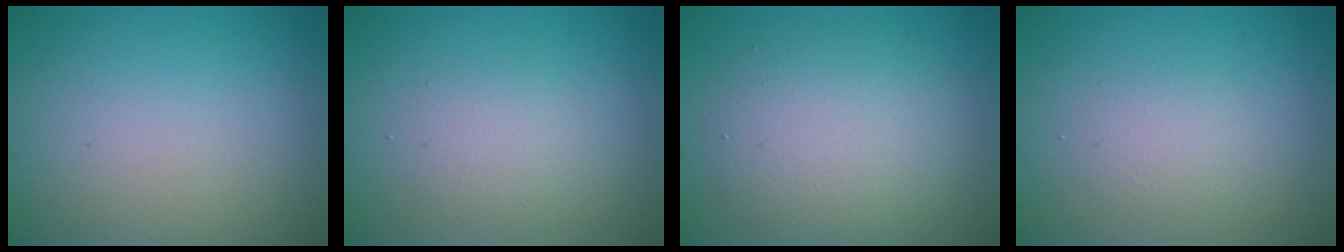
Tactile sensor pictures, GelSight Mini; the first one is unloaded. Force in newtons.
{"total": 1.8, "press": 1.8, "slide": 0.0}
{"total": 5.0, "press": 5.0, "slide": 0.2}
{"total": 1.4, "press": 1.4, "slide": 0.0}